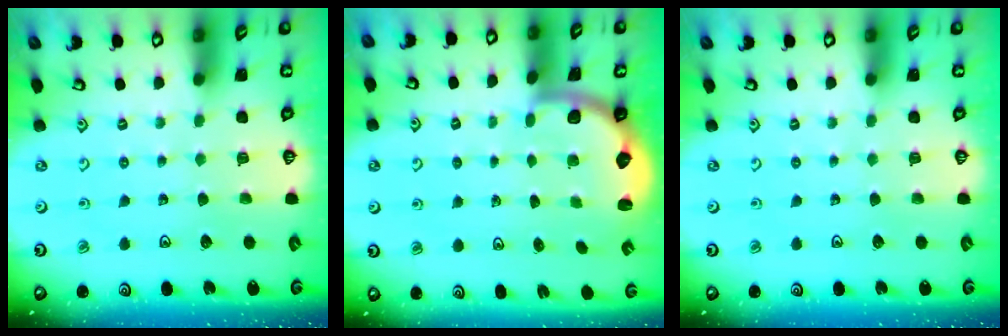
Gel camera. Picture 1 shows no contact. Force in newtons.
{"total": 2.2, "press": 2.1, "slide": 0.8}
{"total": 0.0}